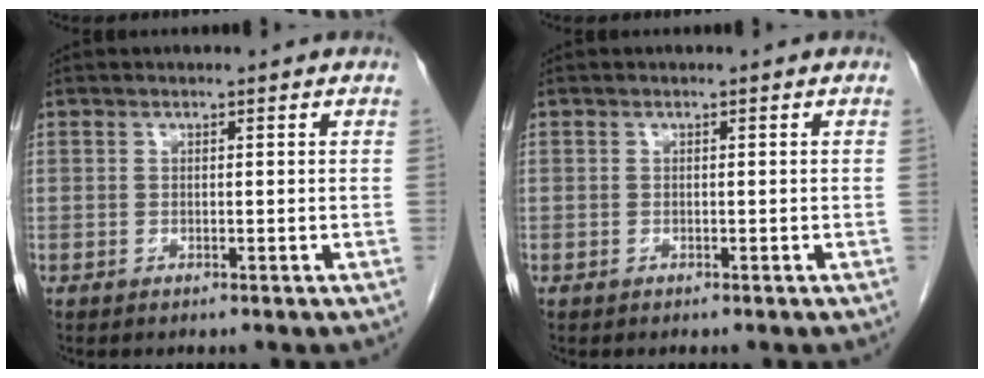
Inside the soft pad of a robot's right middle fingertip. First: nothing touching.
{"total": 0.0}